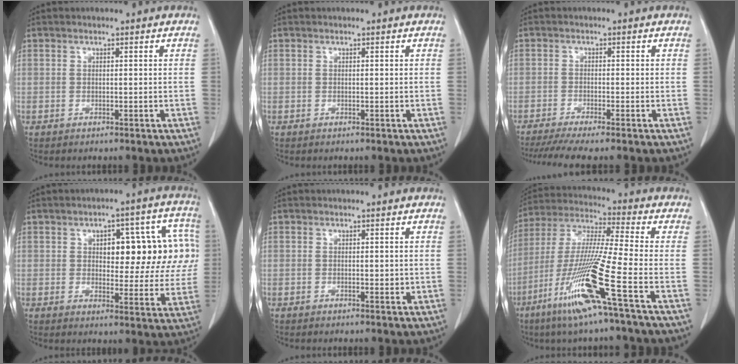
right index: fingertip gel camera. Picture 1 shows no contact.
{"total": 0.0}
{"total": 6.7, "force": [-5.6, -0.5, 3.7], "torque": [-0.052, -0.017, -0.093]}
{"total": 13.6, "force": [2.7, 5.9, 11.9], "torque": [-0.133, 0.036, 0.038]}
{"total": 1.0, "force": [-0.1, 0.4, 0.9], "torque": [-0.013, 0.000, -0.001]}
{"total": 15.8, "force": [-7.3, -1.6, 14.0], "torque": [-0.289, -0.032, -0.143]}